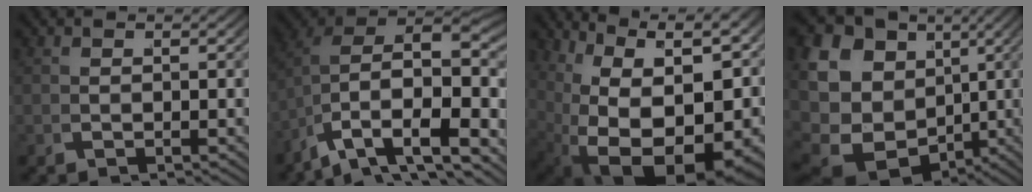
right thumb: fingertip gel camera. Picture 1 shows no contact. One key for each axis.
{"total": 13.4, "fx": -1.6, "fy": 9.0, "fz": 9.8, "tx": -0.155, "ty": -0.054, "tz": -0.012}
{"total": 22.0, "fx": -0.7, "fy": 14.6, "fz": 16.4, "tx": -0.306, "ty": -0.076, "tz": 0.028}
{"total": 15.1, "fx": -1.0, "fy": 12.0, "fz": 9.1, "tx": -0.194, "ty": -0.047, "tz": 0.000}